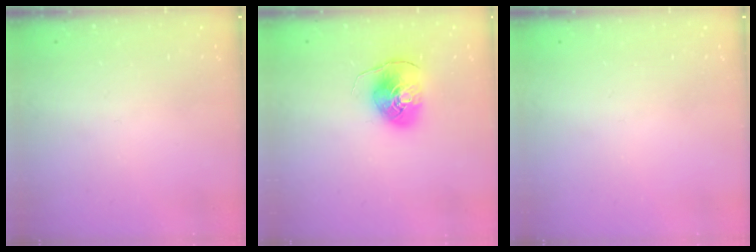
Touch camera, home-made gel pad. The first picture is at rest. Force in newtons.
{"total": 9.2, "press": 9.1, "slide": 1.0}
{"total": 0.0}